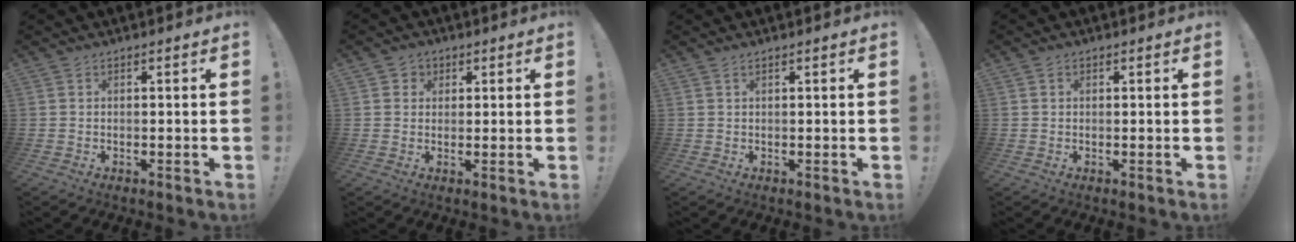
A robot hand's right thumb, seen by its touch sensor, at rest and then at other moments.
{"total": 3.1, "force": [1.0, 2.8, 0.6], "torque": [-0.006, -0.001, 0.018]}
{"total": 0.8, "force": [0.6, 0.2, 0.4], "torque": [-0.014, 0.002, 0.012]}
{"total": 0.6, "force": [0.3, 0.6, 0.0], "torque": [0.006, -0.001, 0.004]}